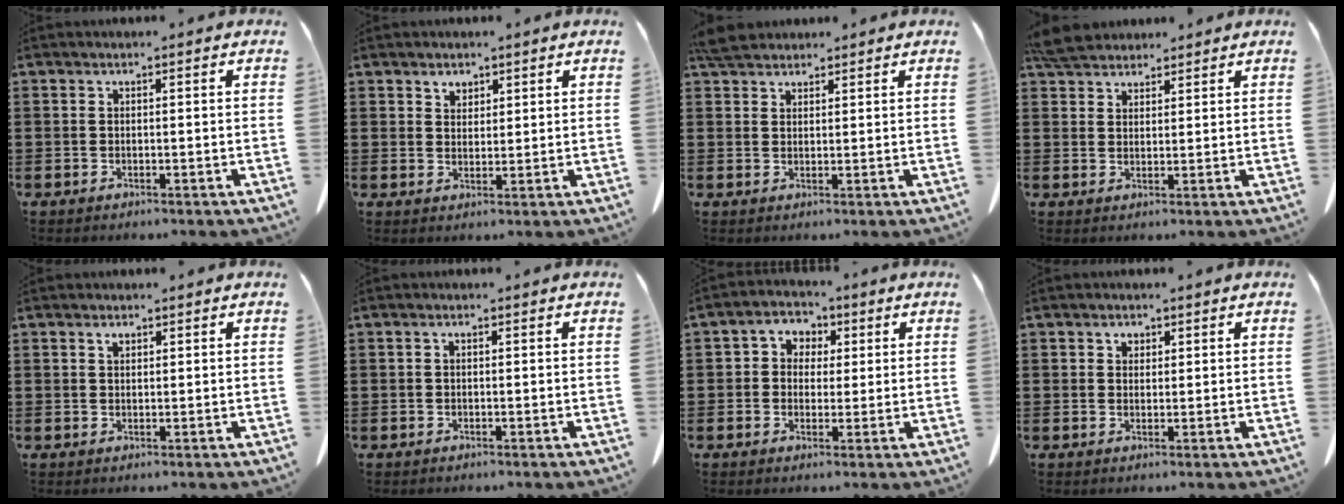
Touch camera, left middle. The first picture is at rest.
{"total": 2.1, "force": [1.7, 1.1, 0.3], "torque": [-0.002, -0.002, 0.033]}
{"total": 3.8, "force": [3.4, 1.1, 1.1], "torque": [-0.032, 0.000, 0.068]}
{"total": 4.8, "force": [4.5, 1.4, 1.2], "torque": [-0.038, -0.003, 0.089]}
{"total": 1.1, "force": [0.7, 0.5, 0.7], "torque": [-0.009, -0.002, 0.012]}
{"total": 0.6, "force": [-0.1, 0.3, 0.4], "torque": [-0.011, 0.000, -0.001]}
{"total": 3.5, "force": [0.7, 3.2, 1.0], "torque": [-0.039, 0.011, 0.008]}
{"total": 1.3, "force": [0.8, 0.9, 0.5], "torque": [-0.013, 0.003, 0.017]}